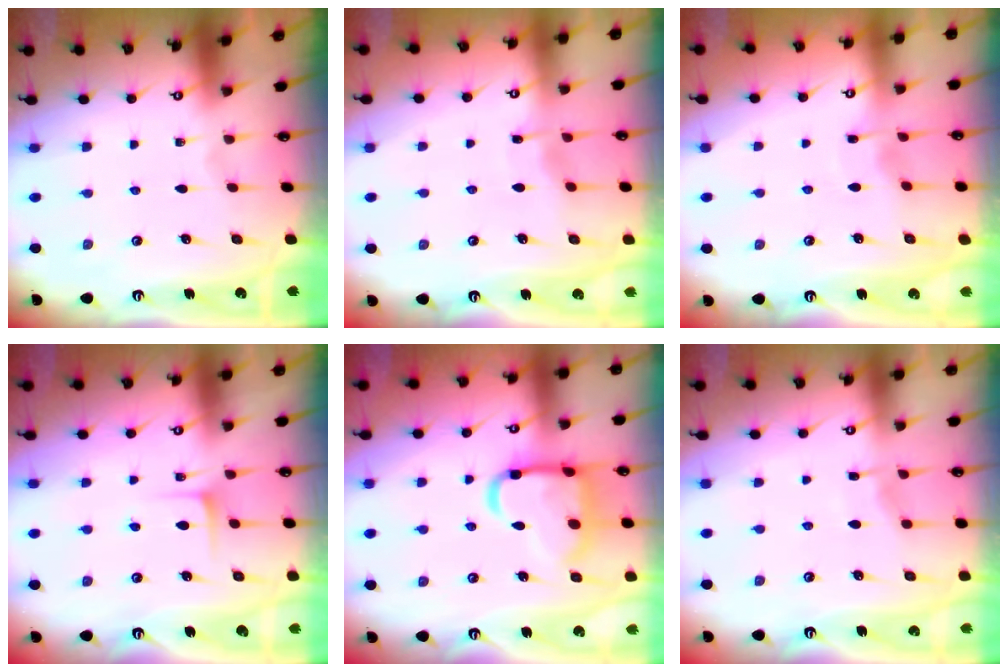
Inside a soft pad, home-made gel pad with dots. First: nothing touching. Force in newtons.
{"total": 4.3, "press": 4.2, "slide": 0.3}
{"total": 2.9, "press": 2.8, "slide": 0.4}
{"total": 5.3, "press": 5.2, "slide": 0.8}
{"total": 17.4, "press": 17.3, "slide": 1.6}
{"total": 4.0, "press": 3.9, "slide": 0.5}